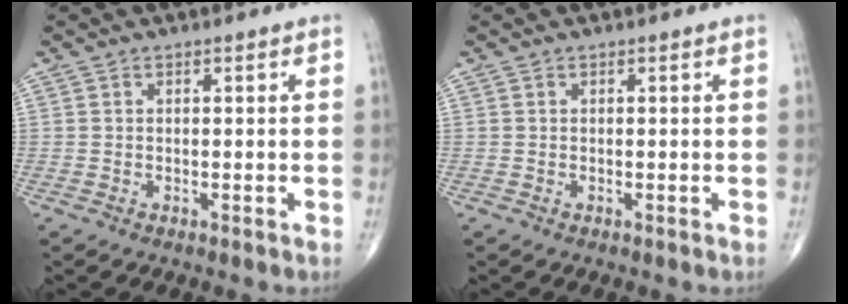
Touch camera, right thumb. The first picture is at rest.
{"total": 0.0}